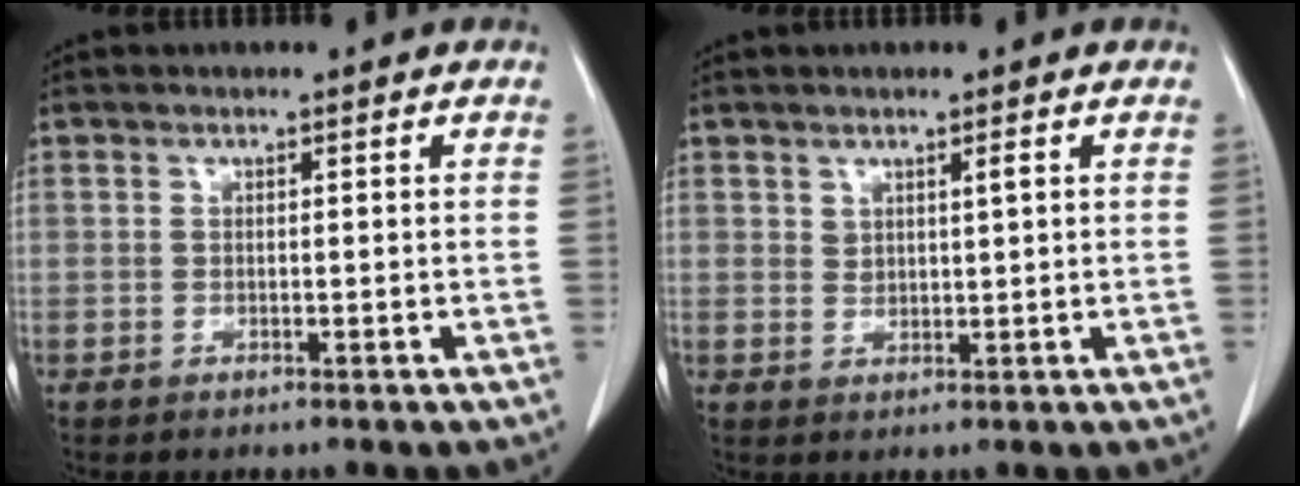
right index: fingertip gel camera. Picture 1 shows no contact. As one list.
[{"total": 1.7, "force": [0.9, 0.5, 1.3], "torque": [-0.023, -0.003, 0.018]}]